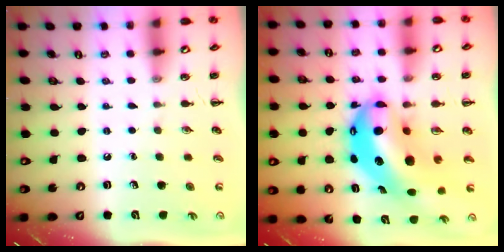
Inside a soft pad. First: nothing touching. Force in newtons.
{"total": 14.5, "press": 14.1, "slide": 3.4}